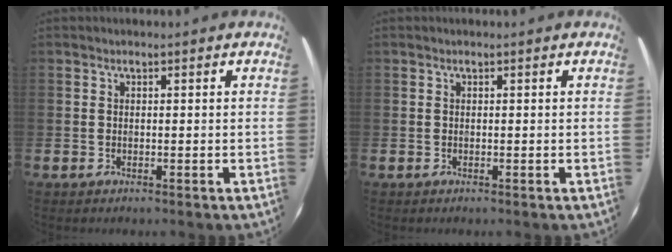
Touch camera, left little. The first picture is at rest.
{"total": 0.0}